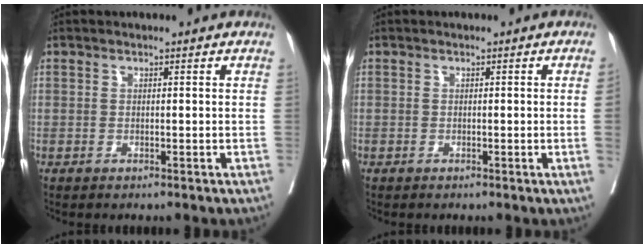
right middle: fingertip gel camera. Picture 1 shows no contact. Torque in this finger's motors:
{"motor_torque": [0.71, 0.00, -0.13, -0.21]}